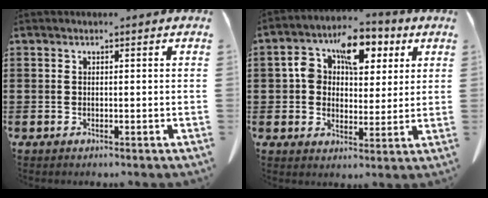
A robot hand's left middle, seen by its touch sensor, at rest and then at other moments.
{"total": 9.1, "force": [3.9, 5.7, 6.0], "torque": [-0.115, 0.009, 0.066]}